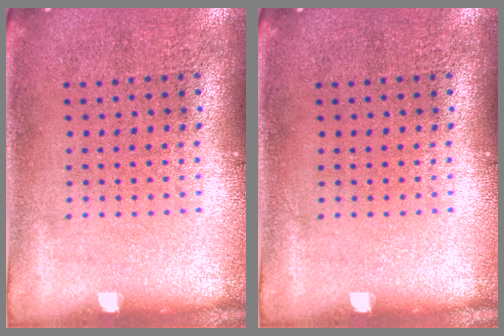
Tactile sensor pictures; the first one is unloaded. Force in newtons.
{"total": 0.0}